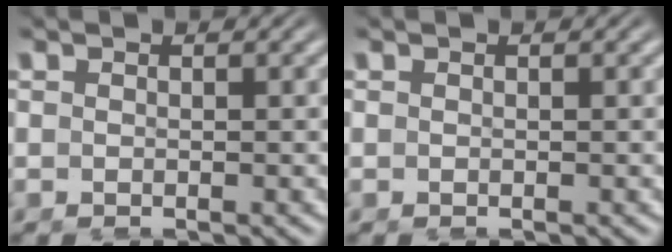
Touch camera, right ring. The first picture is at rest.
{"total": 0.0}